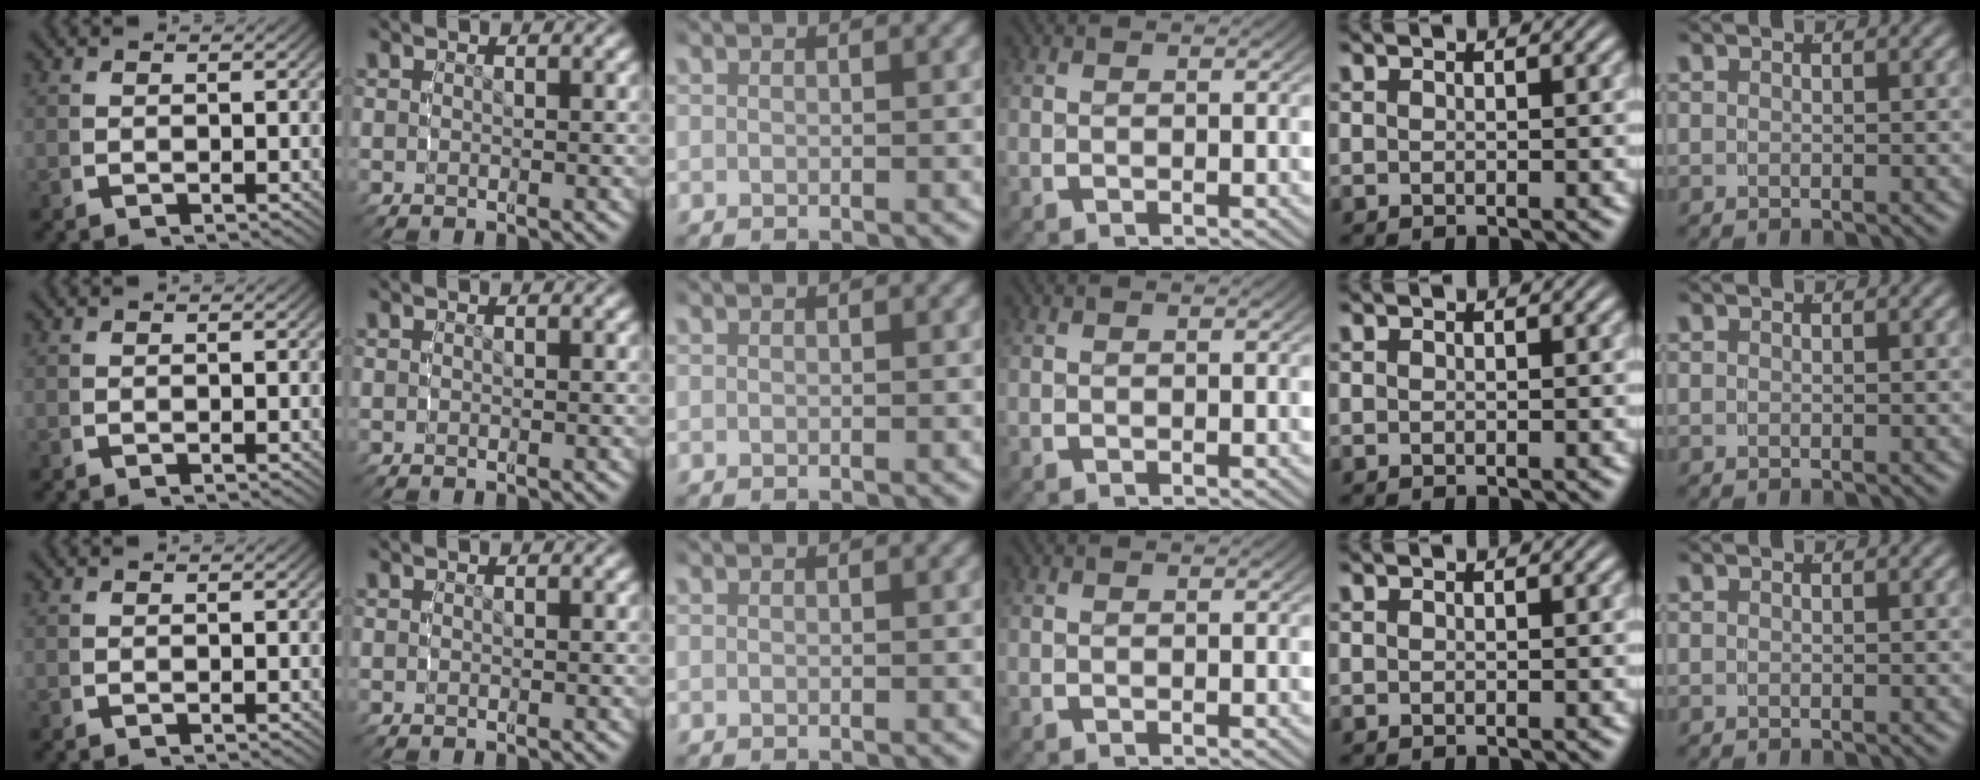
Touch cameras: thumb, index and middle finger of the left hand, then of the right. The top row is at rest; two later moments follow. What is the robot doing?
{"motion": "reach", "object": "shirt"}